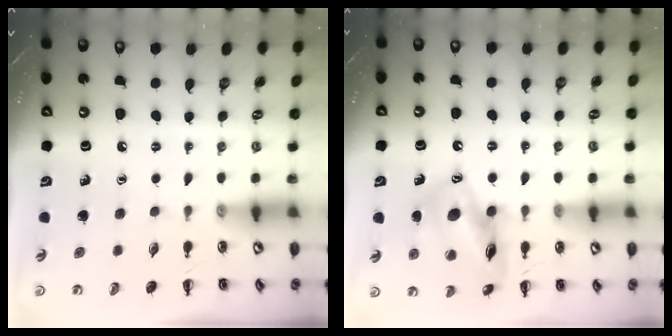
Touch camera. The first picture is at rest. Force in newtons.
{"total": 14.1, "press": 13.8, "slide": 3.1}